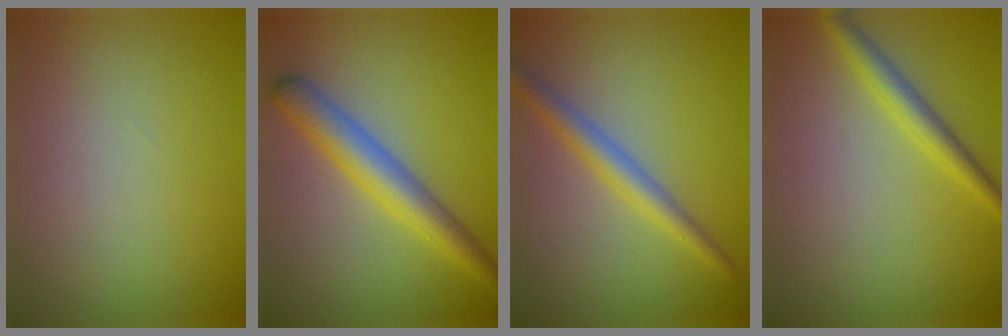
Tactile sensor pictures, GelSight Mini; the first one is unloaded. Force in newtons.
{"total": 4.5, "press": 4.5, "slide": 0.1}
{"total": 2.9, "press": 2.9, "slide": 0.0}
{"total": 2.5, "press": 2.5, "slide": 0.0}